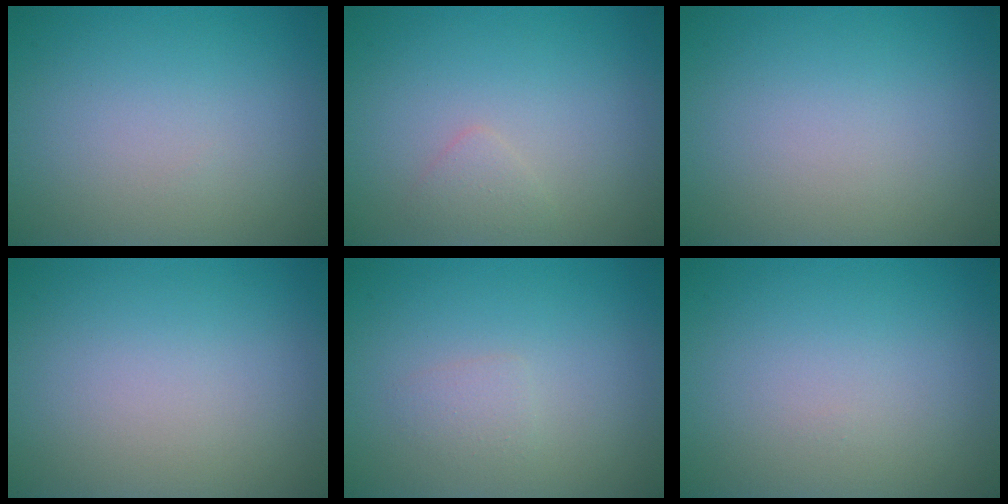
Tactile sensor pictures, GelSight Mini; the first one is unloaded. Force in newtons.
{"total": 1.1, "press": 1.1, "slide": 0.0}
{"total": 0.0}
{"total": 0.0}
{"total": 1.0, "press": 1.0, "slide": 0.2}
{"total": 0.0}